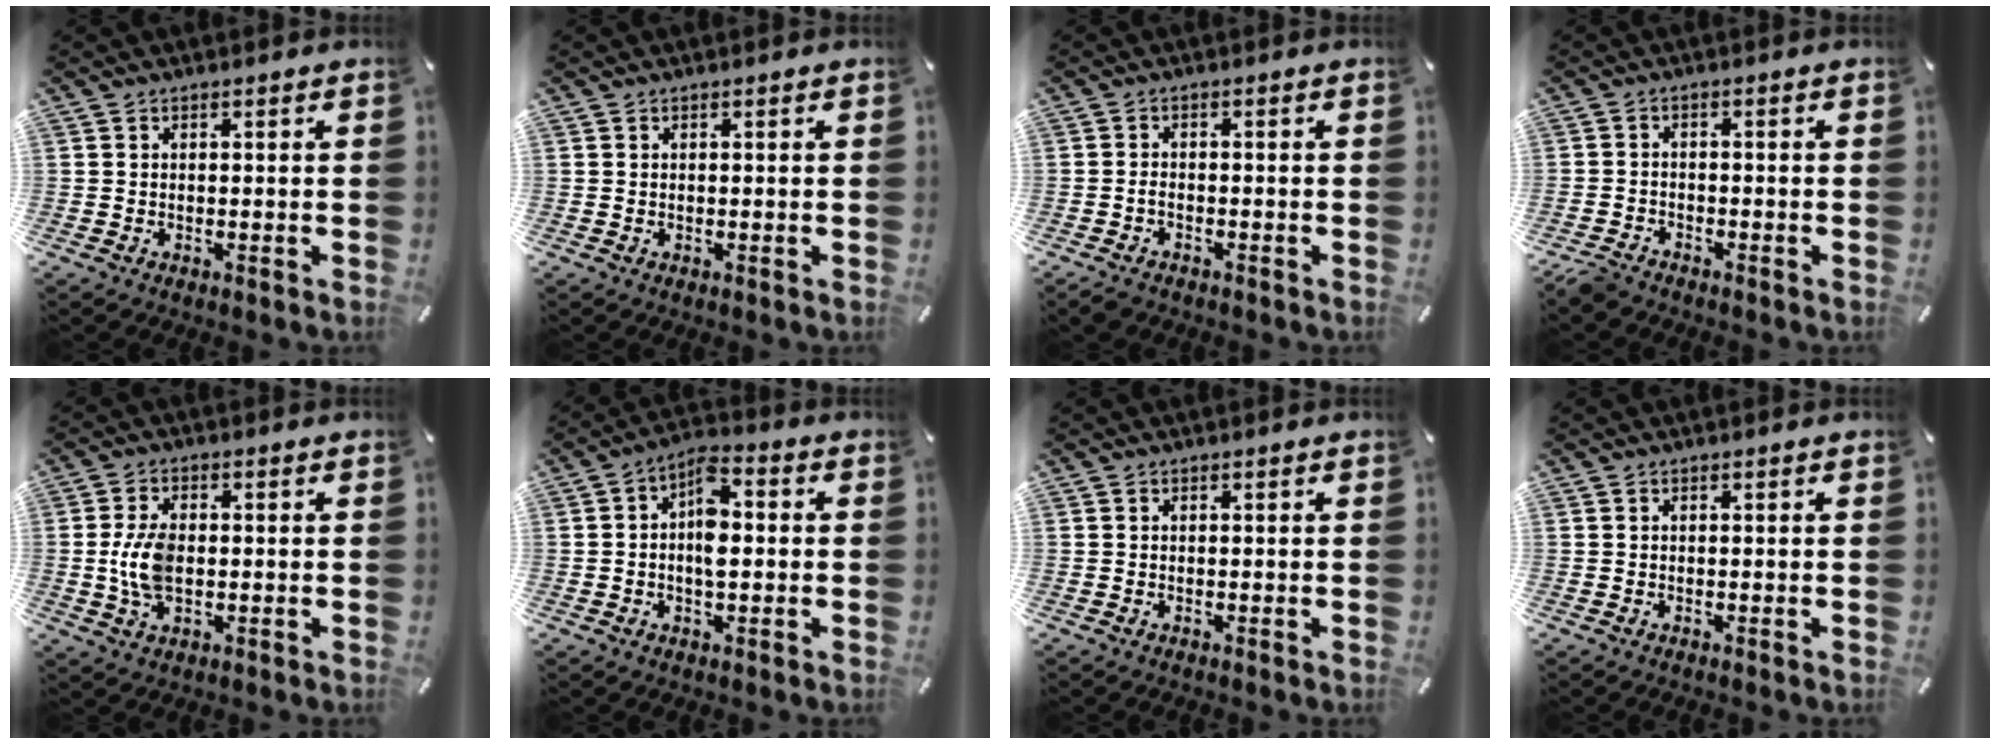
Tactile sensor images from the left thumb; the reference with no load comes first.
{"total": 0.0}
{"total": 1.8, "force": [-1.2, 1.0, 1.0], "torque": [-0.029, 0.002, -0.025]}
{"total": 2.8, "force": [-2.6, 1.1, 0.7], "torque": [-0.024, 0.011, -0.055]}
{"total": 7.6, "force": [-0.3, 4.5, 6.1], "torque": [-0.136, 0.002, -0.008]}
{"total": 7.4, "force": [-0.2, 4.1, 6.2], "torque": [-0.103, 0.009, -0.007]}
{"total": 0.0}
{"total": 0.0}